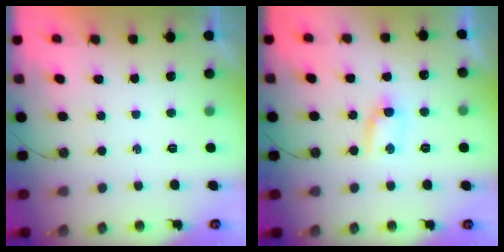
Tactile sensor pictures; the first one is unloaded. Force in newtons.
{"total": 3.7, "press": 3.7, "slide": 0.4}